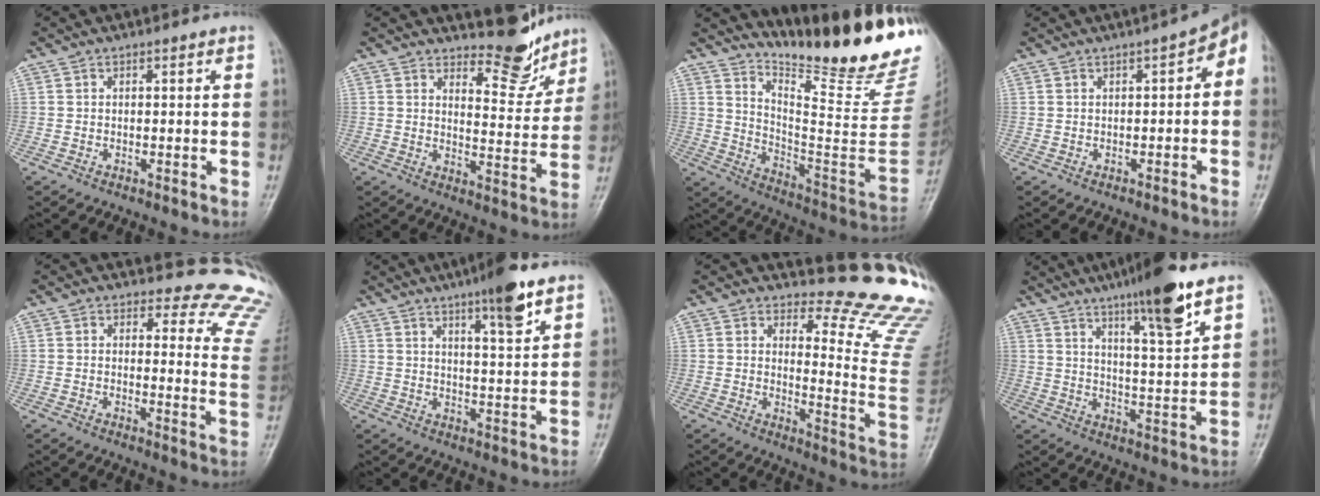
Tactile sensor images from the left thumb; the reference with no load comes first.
{"total": 8.2, "force": [7.3, 2.8, 2.3], "torque": [-0.003, -0.069, 0.106]}
{"total": 23.8, "force": [20.0, 2.2, 12.8], "torque": [-0.165, -0.176, 0.292]}
{"total": 5.2, "force": [0.1, 2.2, 4.7], "torque": [-0.041, 0.027, -0.010]}
{"total": 14.6, "force": [14.0, 3.9, 0.1], "torque": [0.061, -0.153, 0.108]}
{"total": 8.8, "force": [5.6, 1.2, 6.6], "torque": [-0.094, -0.030, 0.084]}
{"total": 15.6, "force": [14.4, 3.0, 5.2], "torque": [-0.027, -0.184, 0.151]}
{"total": 13.4, "force": [8.7, 1.8, 10.0], "torque": [-0.150, -0.046, 0.139]}